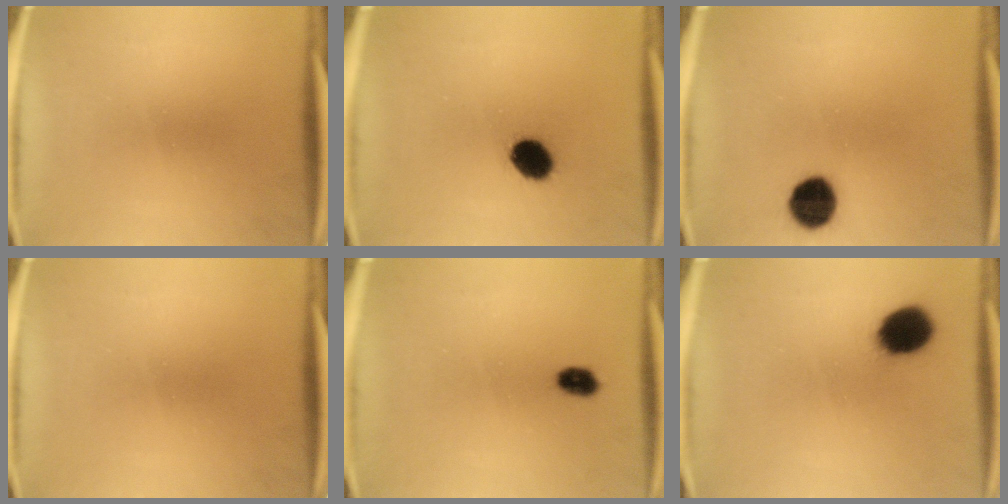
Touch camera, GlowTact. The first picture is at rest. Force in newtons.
{"total": 7.6}
{"total": 8.9}
{"total": 0.0}
{"total": 2.8}
{"total": 10.6}